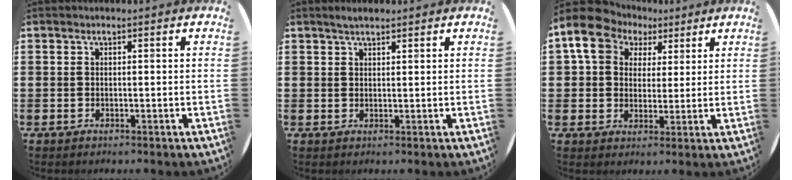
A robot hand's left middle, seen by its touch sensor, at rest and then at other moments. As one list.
[{"total": 1.8, "force": [1.5, 0.4, 0.9], "torque": [-0.018, 0.004, 0.027]}, {"total": 8.4, "force": [4.9, 6.2, 2.7], "torque": [-0.070, 0.005, 0.089]}]